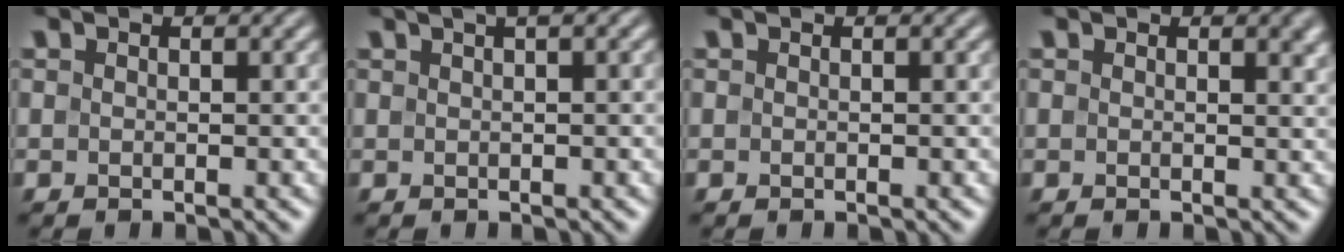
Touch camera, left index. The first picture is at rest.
{"total": 2.9, "force": [1.3, 0.8, 2.5], "torque": [-0.022, 0.015, 0.010]}
{"total": 0.0}
{"total": 1.5, "force": [0.7, 0.7, 1.2], "torque": [-0.011, 0.000, 0.007]}